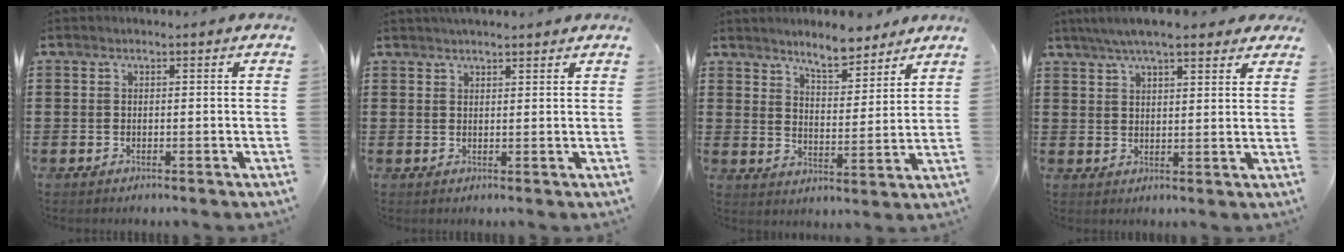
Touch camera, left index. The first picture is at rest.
{"total": 1.6, "force": [1.6, 0.1, 0.2], "torque": [-0.008, 0.004, 0.031]}
{"total": 6.1, "force": [5.8, 0.9, 1.6], "torque": [-0.043, -0.027, 0.104]}
{"total": 6.2, "force": [5.1, 1.1, 3.4], "torque": [-0.078, -0.002, 0.092]}